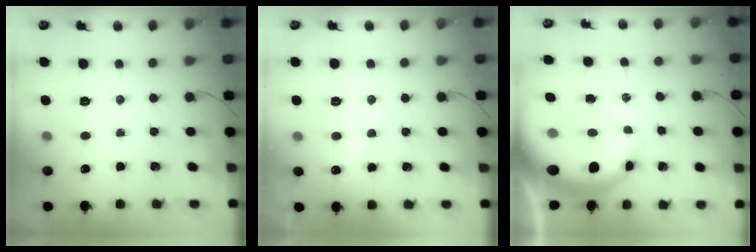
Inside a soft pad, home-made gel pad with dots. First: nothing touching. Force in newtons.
{"total": 7.8, "press": 7.7, "slide": 1.6}
{"total": 7.7, "press": 7.4, "slide": 1.9}